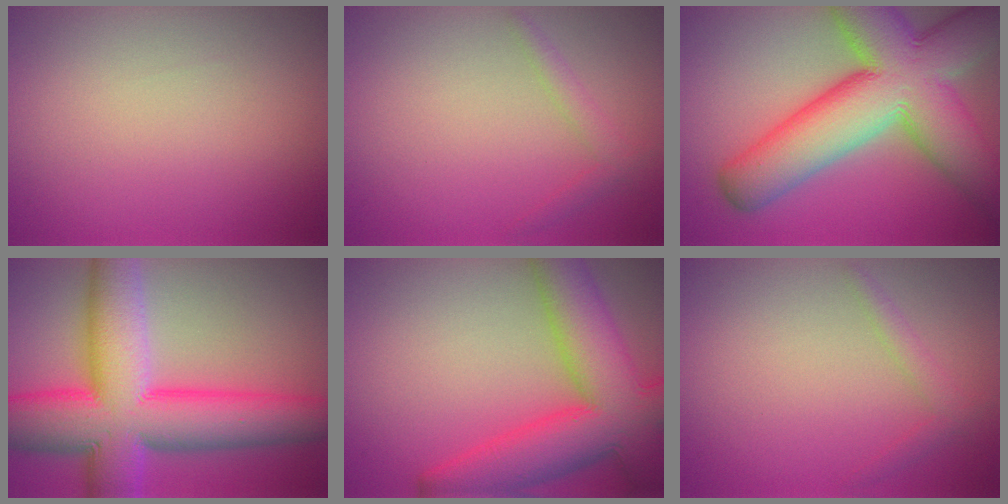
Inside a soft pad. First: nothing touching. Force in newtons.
{"total": 1.4, "press": 1.4, "slide": 0.1}
{"total": 14.5, "press": 14.5, "slide": 0.7}
{"total": 13.8, "press": 13.8, "slide": 0.5}
{"total": 11.3, "press": 11.3, "slide": 0.6}
{"total": 1.4, "press": 1.4, "slide": 0.1}